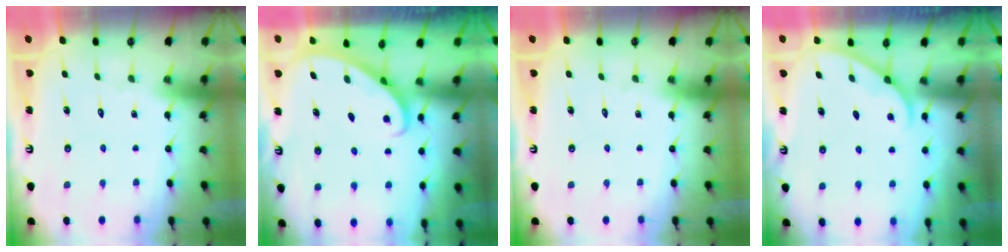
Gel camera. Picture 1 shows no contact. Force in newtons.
{"total": 2.6, "press": 2.6, "slide": 0.1}
{"total": 0.0}
{"total": 3.2, "press": 3.1, "slide": 0.4}